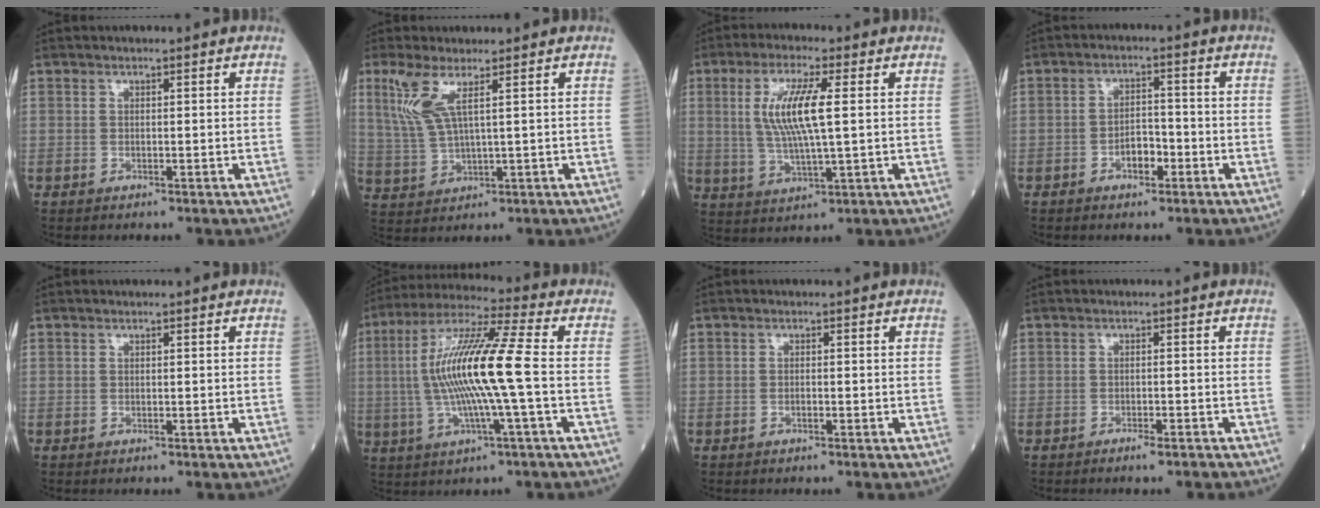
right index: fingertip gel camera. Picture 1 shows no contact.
{"total": 6.2, "force": [2.8, 0.7, 5.5], "torque": [-0.140, 0.002, 0.064]}
{"total": 9.2, "force": [1.7, 1.1, 9.0], "torque": [-0.190, 0.001, 0.034]}
{"total": 3.7, "force": [-1.8, 1.8, 2.7], "torque": [-0.042, 0.007, -0.034]}
{"total": 0.0}
{"total": 15.2, "force": [-0.5, 0.1, 15.2], "torque": [-0.303, 0.011, -0.018]}
{"total": 0.6, "force": [-0.4, 0.1, 0.5], "torque": [-0.011, 0.001, -0.008]}
{"total": 2.0, "force": [-1.6, 0.2, 1.1], "torque": [-0.019, -0.001, -0.023]}